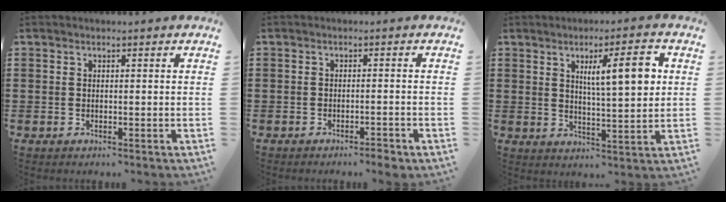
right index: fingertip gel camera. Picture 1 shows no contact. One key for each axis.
{"total": 2.1, "fx": -1.9, "fy": -0.1, "fz": 1.0, "tx": -0.017, "ty": 0.000, "tz": -0.037}
{"total": 8.3, "fx": 2.6, "fy": 1.7, "fz": 7.7, "tx": -0.126, "ty": -0.004, "tz": 0.036}